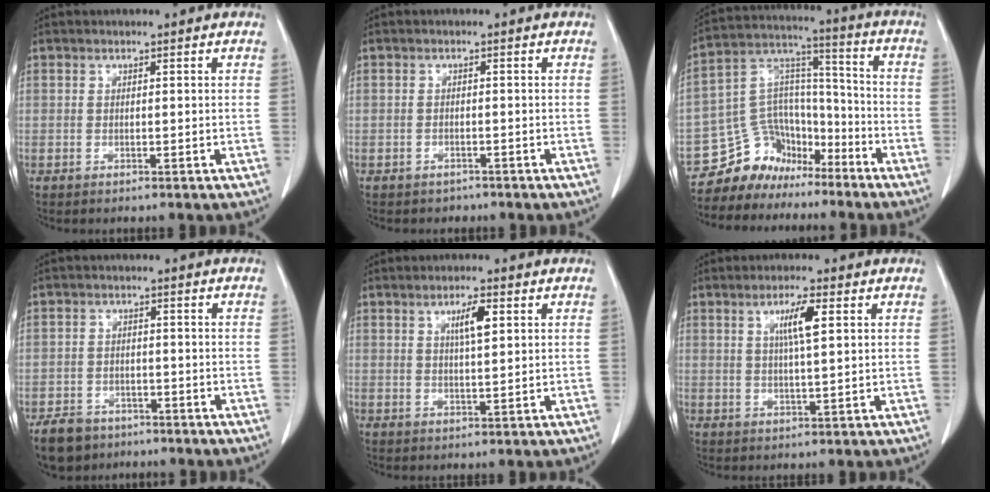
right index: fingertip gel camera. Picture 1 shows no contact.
{"total": 1.8, "force": [-1.5, 1.1, 0.0], "torque": [-0.015, 0.000, -0.021]}
{"total": 11.6, "force": [-9.3, 6.8, 1.0], "torque": [-0.027, 0.078, -0.165]}
{"total": 6.0, "force": [-4.5, 3.6, 1.6], "torque": [-0.041, -0.001, -0.075]}
{"total": 4.0, "force": [1.5, 0.6, 3.6], "torque": [-0.062, 0.001, 0.025]}
{"total": 4.8, "force": [1.6, 0.2, 4.5], "torque": [-0.081, -0.001, 0.028]}